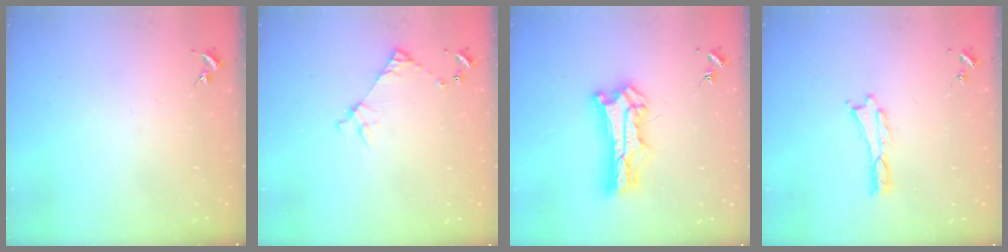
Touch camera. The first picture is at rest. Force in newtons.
{"total": 5.0, "press": 5.0, "slide": 0.4}
{"total": 10.7, "press": 10.6, "slide": 1.0}
{"total": 0.0}